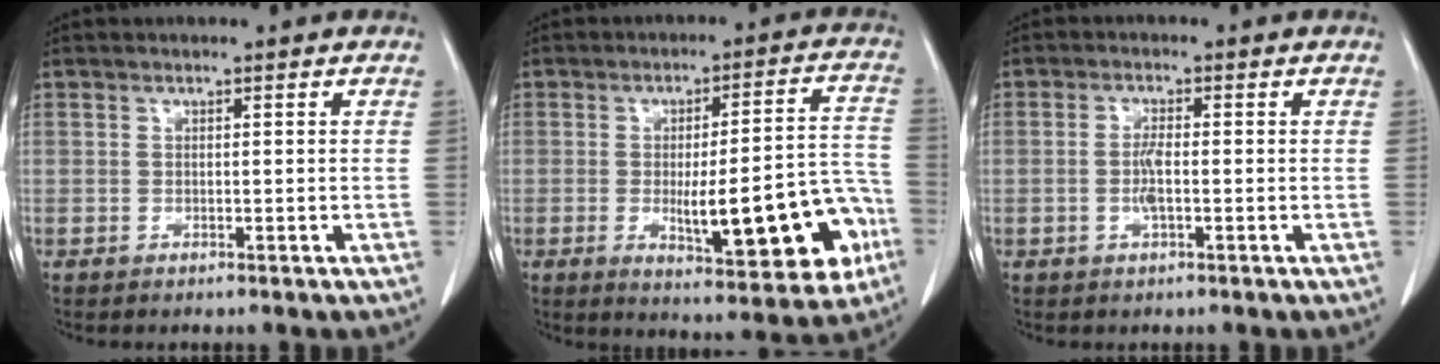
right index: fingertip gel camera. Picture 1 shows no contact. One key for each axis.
{"total": 17.1, "fx": -4.9, "fy": 4.0, "fz": 15.9, "tx": -0.181, "ty": 0.021, "tz": -0.051}
{"total": 2.9, "fx": -0.6, "fy": 0.6, "fz": 2.8, "tx": -0.063, "ty": -0.002, "tz": -0.011}